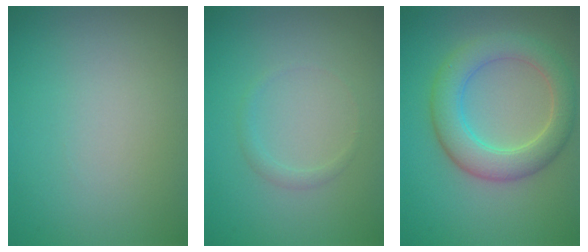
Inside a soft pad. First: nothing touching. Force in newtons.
{"total": 0.9, "press": 0.9, "slide": 0.1}
{"total": 5.6, "press": 5.6, "slide": 0.7}